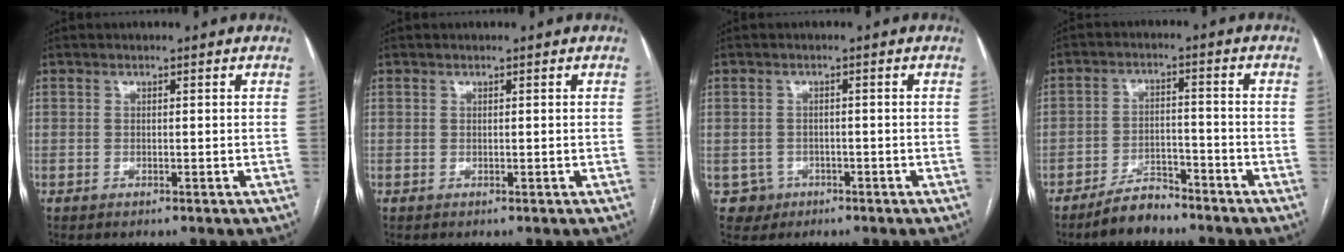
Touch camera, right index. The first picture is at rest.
{"total": 0.0}
{"total": 3.1, "force": [-1.2, 2.8, -0.4], "torque": [0.014, 0.014, -0.016]}
{"total": 5.8, "force": [-5.0, 2.0, 2.0], "torque": [-0.039, -0.002, -0.088]}